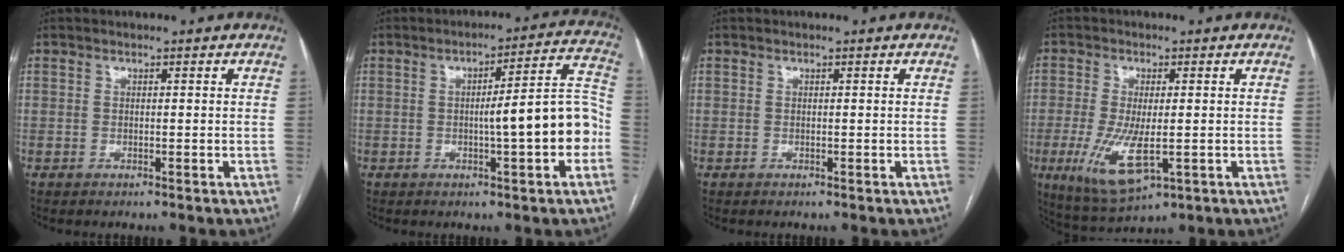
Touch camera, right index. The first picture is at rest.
{"total": 11.2, "force": [-2.3, 1.0, 10.9], "torque": [-0.142, 0.029, -0.033]}
{"total": 0.0}
{"total": 9.4, "force": [-2.3, 3.5, 8.5], "torque": [-0.170, -0.024, -0.031]}